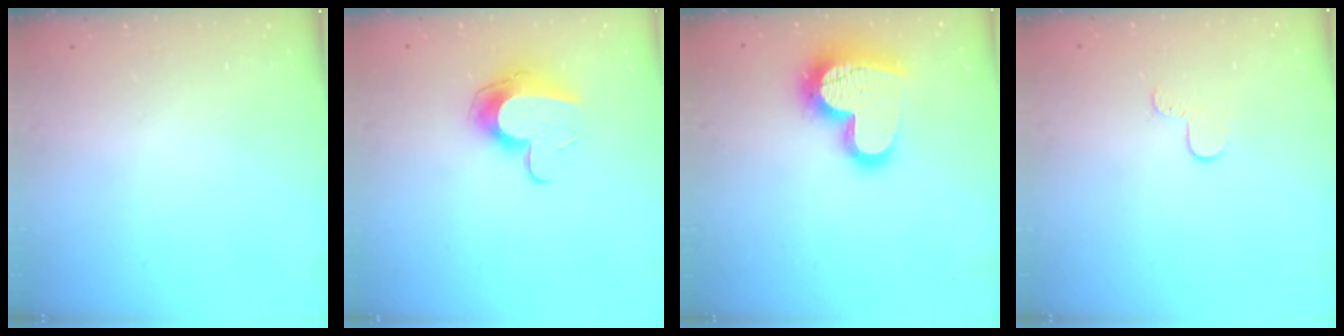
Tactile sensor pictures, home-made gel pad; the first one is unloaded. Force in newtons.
{"total": 11.5, "press": 11.5, "slide": 0.4}
{"total": 19.6, "press": 19.6, "slide": 1.8}
{"total": 3.7, "press": 3.6, "slide": 0.3}